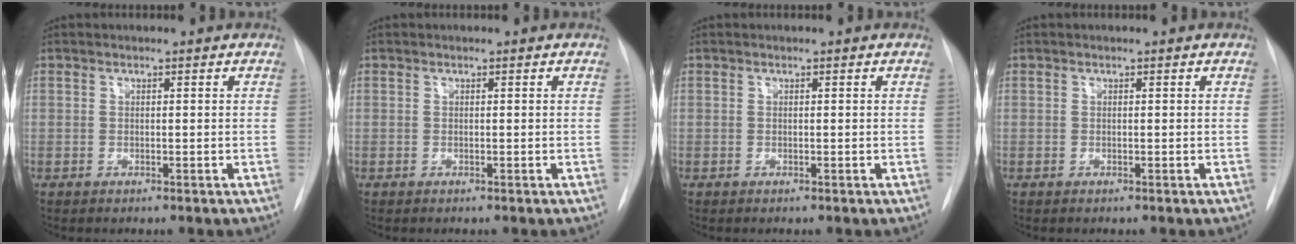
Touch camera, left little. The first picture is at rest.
{"total": 0.0}
{"total": 0.0}
{"total": 0.0}